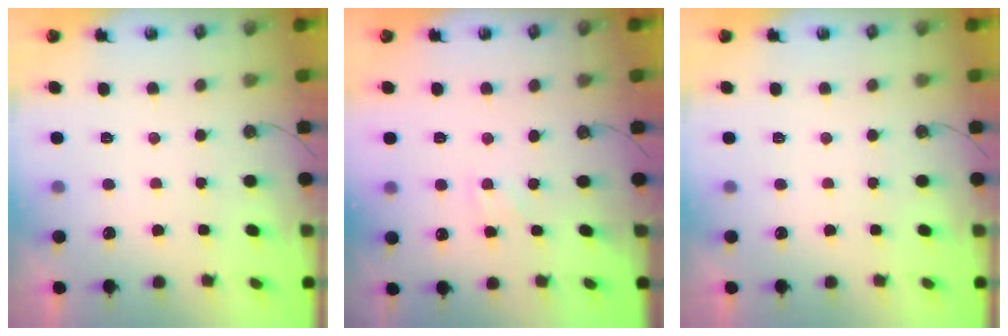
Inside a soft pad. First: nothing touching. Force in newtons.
{"total": 2.7, "press": 2.7, "slide": 0.3}
{"total": 0.0}